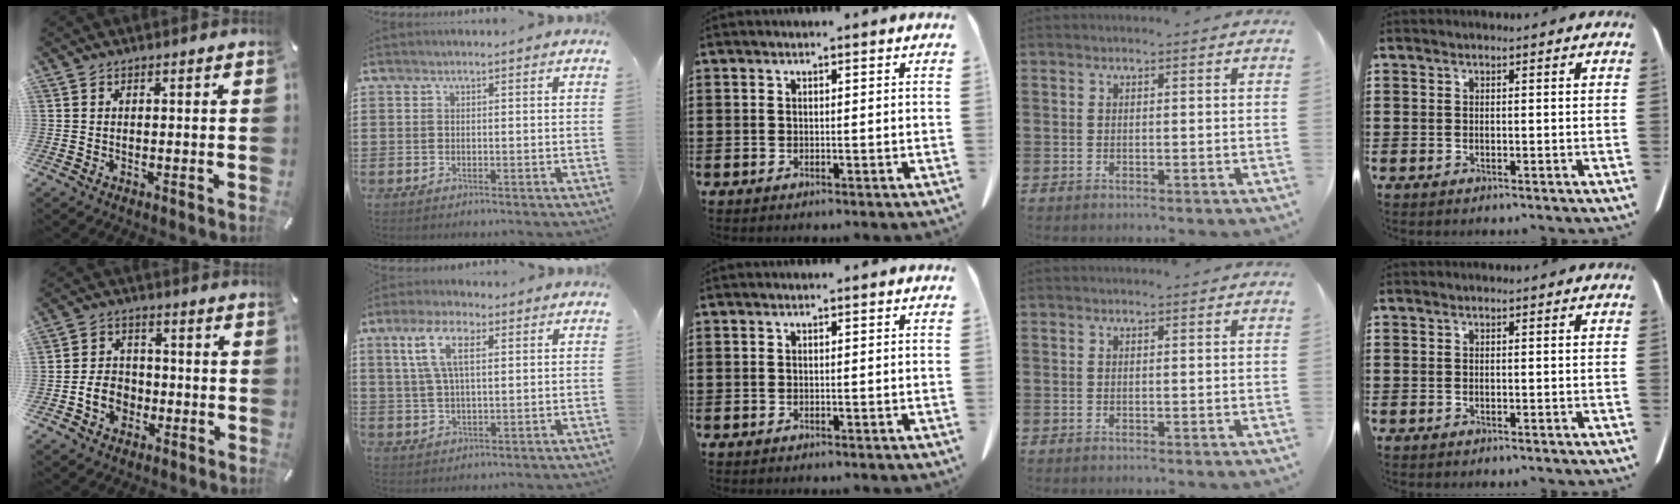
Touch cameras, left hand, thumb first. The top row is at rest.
{"thumb": {"total": 7.4, "force": [-2.3, 6.3, 3.1], "torque": [-0.059, 0.018, -0.041]}, "index": {"total": 7.3, "force": [2.9, 3.0, 6.1], "torque": [-0.129, 0.012, 0.049]}}